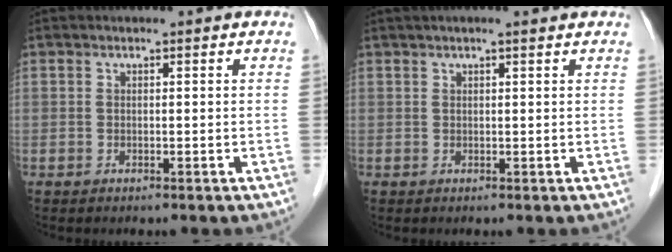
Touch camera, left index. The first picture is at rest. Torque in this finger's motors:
{"motor_torque": [0.45, -0.39, 0.07, 0.02]}